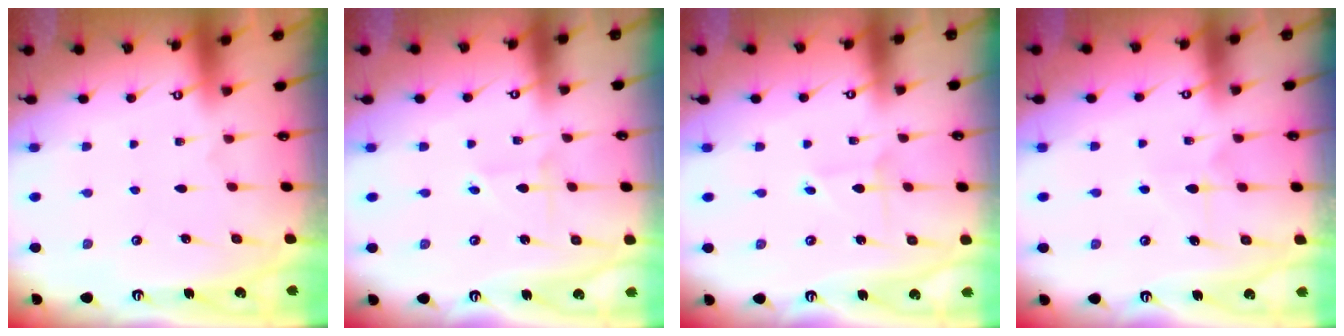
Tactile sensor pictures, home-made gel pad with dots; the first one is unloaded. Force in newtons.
{"total": 1.5, "press": 1.5, "slide": 0.1}
{"total": 2.0, "press": 2.0, "slide": 0.1}
{"total": 5.9, "press": 5.9, "slide": 0.8}